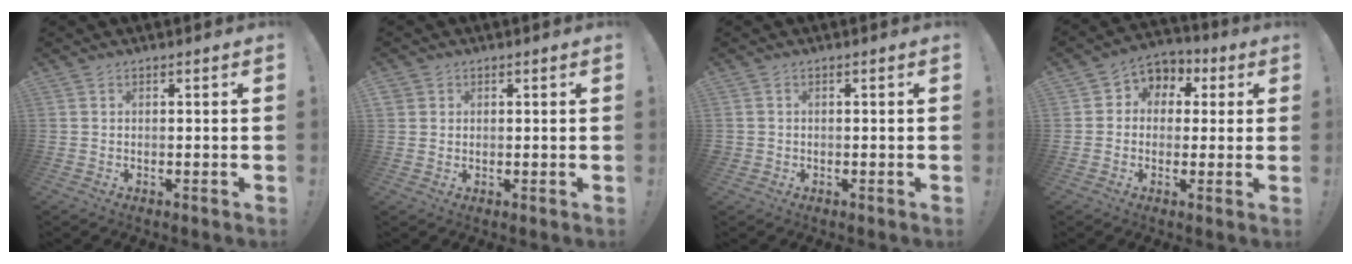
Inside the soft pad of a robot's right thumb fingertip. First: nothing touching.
{"total": 2.3, "force": [1.1, 2.0, 0.3], "torque": [-0.003, -0.003, 0.021]}
{"total": 1.1, "force": [-0.2, 1.1, 0.2], "torque": [-0.004, 0.003, -0.003]}
{"total": 6.3, "force": [-0.5, 6.0, 1.9], "torque": [-0.021, 0.006, -0.004]}